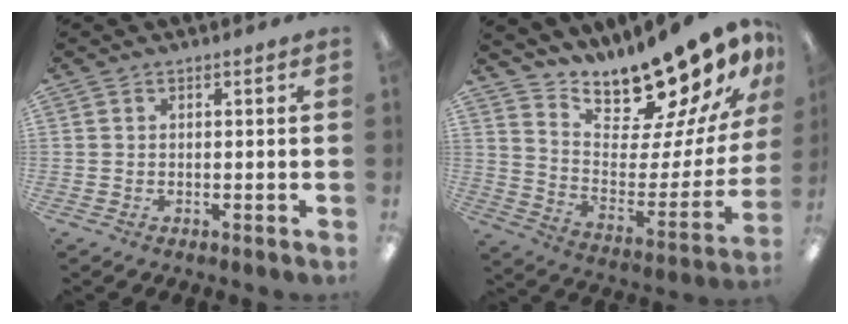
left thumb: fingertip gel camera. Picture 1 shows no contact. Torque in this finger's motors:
{"motor_torque": [2.53, 2.48, 0.39, -0.22, 0.13]}